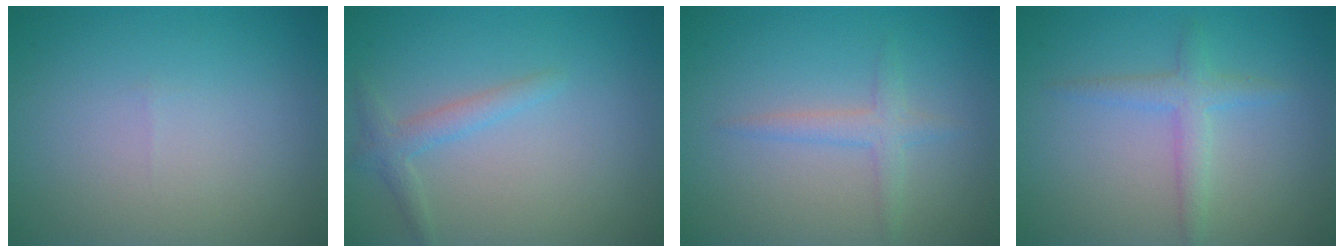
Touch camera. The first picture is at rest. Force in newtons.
{"total": 1.8, "press": 1.8, "slide": 0.1}
{"total": 1.9, "press": 1.9, "slide": 0.1}
{"total": 2.2, "press": 2.2, "slide": 0.0}